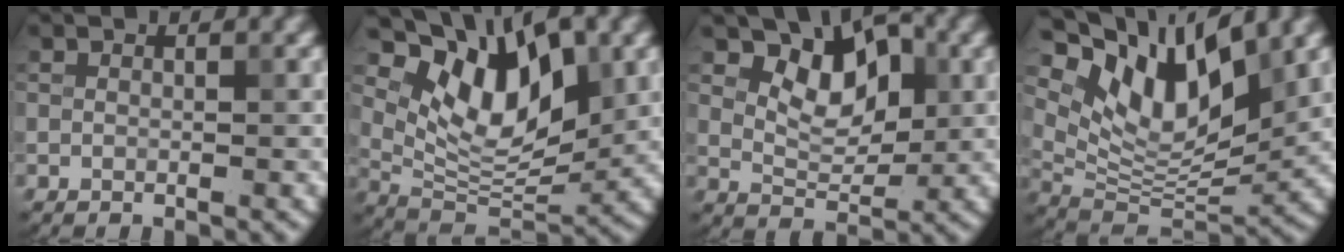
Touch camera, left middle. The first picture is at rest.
{"total": 9.7, "force": [4.7, 4.8, 7.0], "torque": [-0.117, -0.007, 0.082]}
{"total": 5.3, "force": [2.2, 3.1, 3.7], "torque": [-0.060, -0.004, 0.029]}
{"total": 10.9, "force": [6.2, 4.5, 7.8], "torque": [-0.135, 0.000, 0.117]}